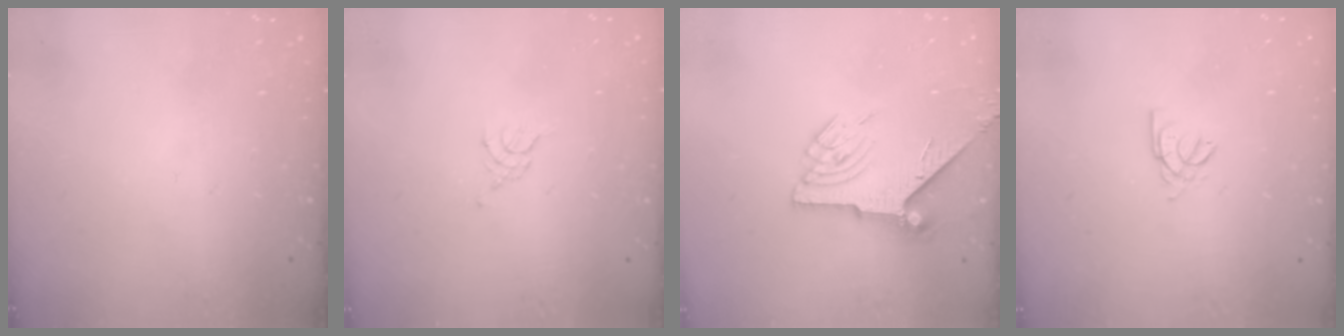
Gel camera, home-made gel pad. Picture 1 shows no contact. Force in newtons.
{"total": 2.3, "press": 2.2, "slide": 0.5}
{"total": 7.0, "press": 7.0, "slide": 0.7}
{"total": 2.3, "press": 2.3, "slide": 0.5}